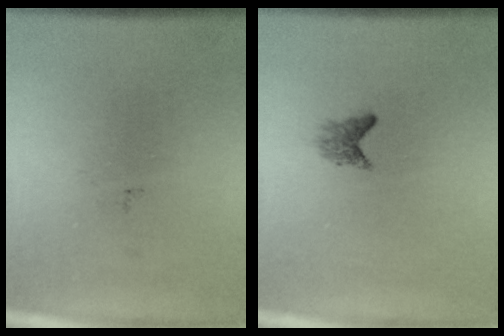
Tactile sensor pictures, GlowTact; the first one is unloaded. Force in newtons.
{"total": 1.4}